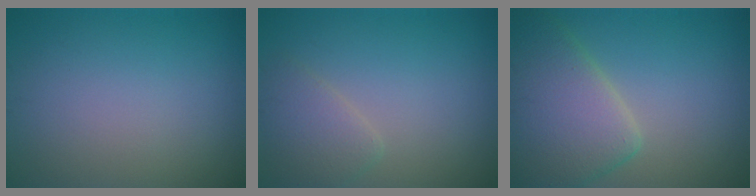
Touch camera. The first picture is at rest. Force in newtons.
{"total": 2.5, "press": 2.5, "slide": 0.1}
{"total": 7.4, "press": 7.4, "slide": 0.4}